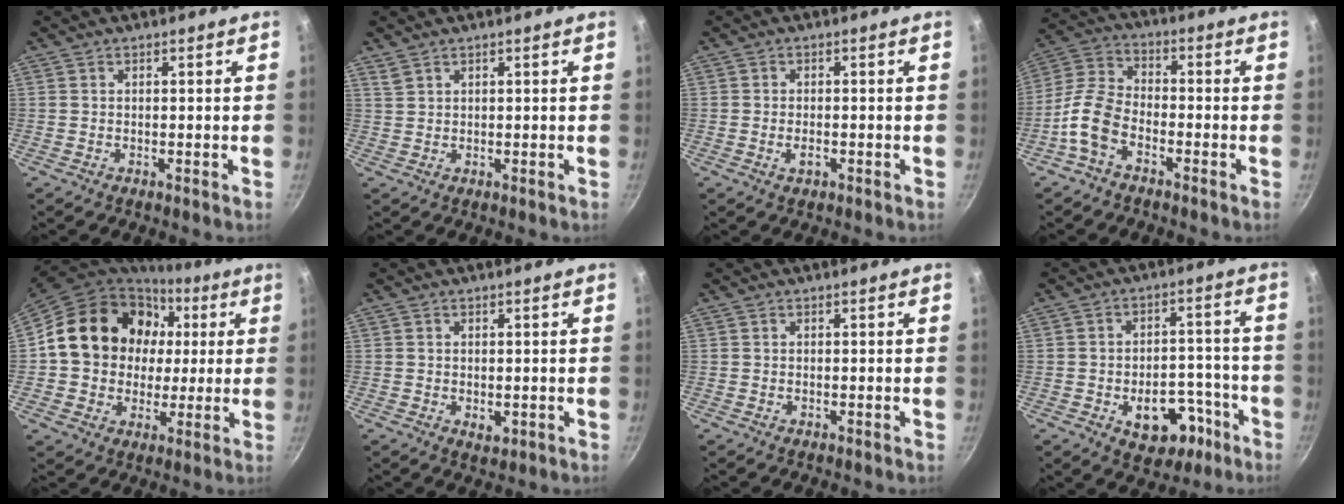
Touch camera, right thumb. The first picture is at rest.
{"total": 1.6, "force": [1.3, 0.7, 0.6], "torque": [-0.010, 0.000, 0.030]}
{"total": 2.2, "force": [-0.8, 1.2, 1.7], "torque": [-0.031, 0.004, -0.016]}
{"total": 9.0, "force": [-4.5, 5.1, 5.9], "torque": [-0.122, 0.037, -0.102]}
{"total": 20.2, "force": [3.8, 17.1, 10.1], "torque": [-0.144, 0.027, 0.065]}
{"total": 2.2, "force": [-0.3, 1.6, 1.4], "torque": [-0.023, -0.004, -0.002]}
{"total": 0.0}
{"total": 12.0, "force": [-5.2, 7.8, 7.4], "torque": [-0.058, 0.042, -0.060]}